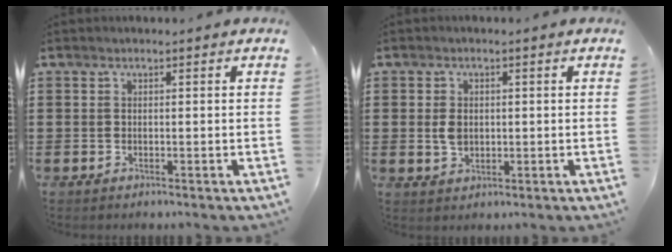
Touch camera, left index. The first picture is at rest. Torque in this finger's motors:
{"motor_torque": [0.82, 0.70, 0.36, 0.08]}